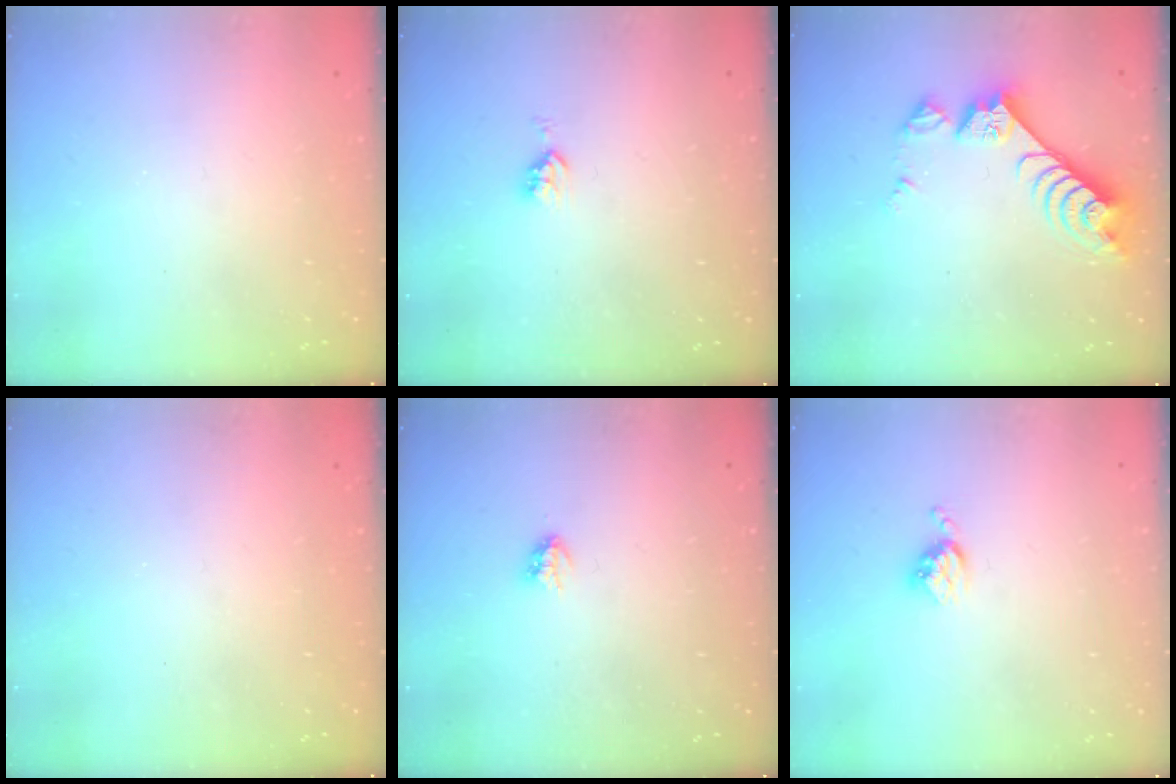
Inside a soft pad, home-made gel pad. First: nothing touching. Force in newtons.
{"total": 3.3, "press": 3.3, "slide": 0.6}
{"total": 10.2, "press": 10.1, "slide": 1.0}
{"total": 0.0}
{"total": 2.9, "press": 2.8, "slide": 0.4}
{"total": 4.0, "press": 4.0, "slide": 0.5}